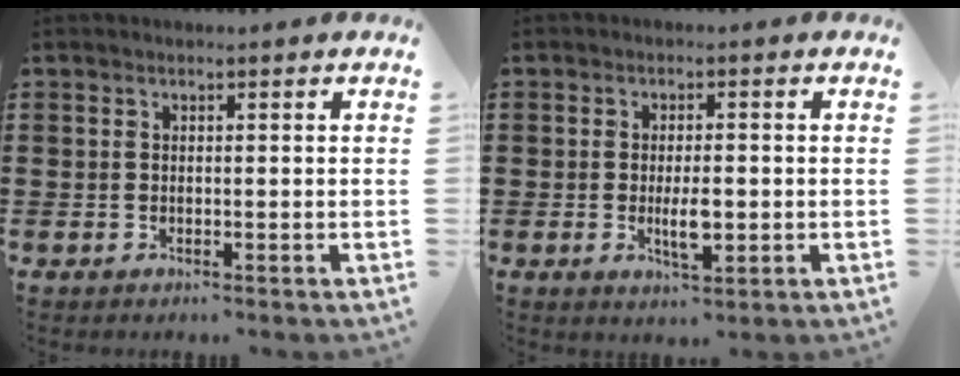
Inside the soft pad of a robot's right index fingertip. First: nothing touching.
{"total": 4.5, "force": [-0.7, 1.5, 4.2], "torque": [-0.081, -0.002, -0.014]}